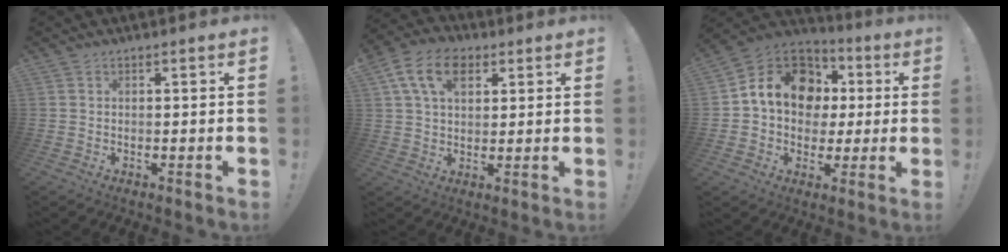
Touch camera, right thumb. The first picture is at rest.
{"total": 12.0, "force": [5.0, 7.8, 7.7], "torque": [-0.128, -0.001, 0.095]}
{"total": 17.4, "force": [4.4, 13.7, 9.8], "torque": [-0.132, 0.000, 0.091]}